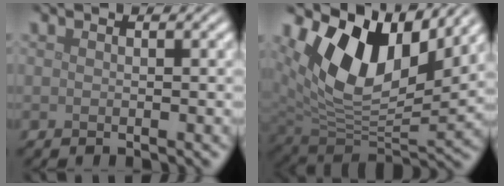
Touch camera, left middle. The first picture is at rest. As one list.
[{"total": 11.5, "force": [5.1, 6.7, 7.9], "torque": [-0.150, -0.008, 0.094]}]